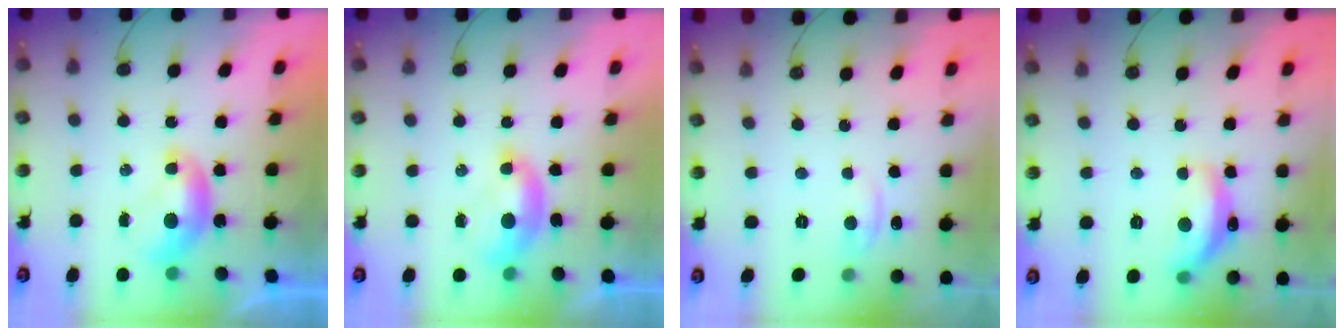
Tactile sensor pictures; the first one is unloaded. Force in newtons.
{"total": 1.8, "press": 1.7, "slide": 0.7}
{"total": 0.7, "press": 0.3, "slide": 0.6}
{"total": 7.3, "press": 7.3, "slide": 0.8}